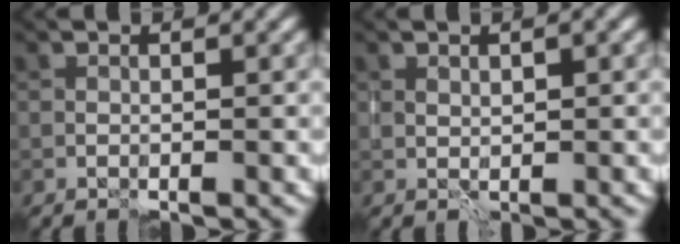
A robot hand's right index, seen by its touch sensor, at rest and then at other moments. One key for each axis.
{"total": 0.9, "fx": 0.7, "fy": 0.5, "fz": 0.3, "tx": -0.003, "ty": -0.001, "tz": 0.014}